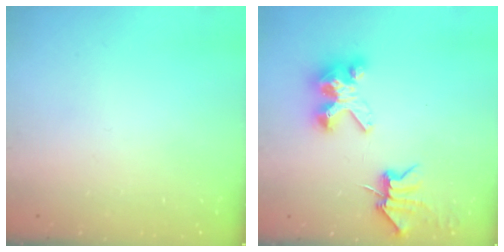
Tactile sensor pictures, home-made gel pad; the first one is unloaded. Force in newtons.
{"total": 7.0, "press": 6.9, "slide": 0.6}